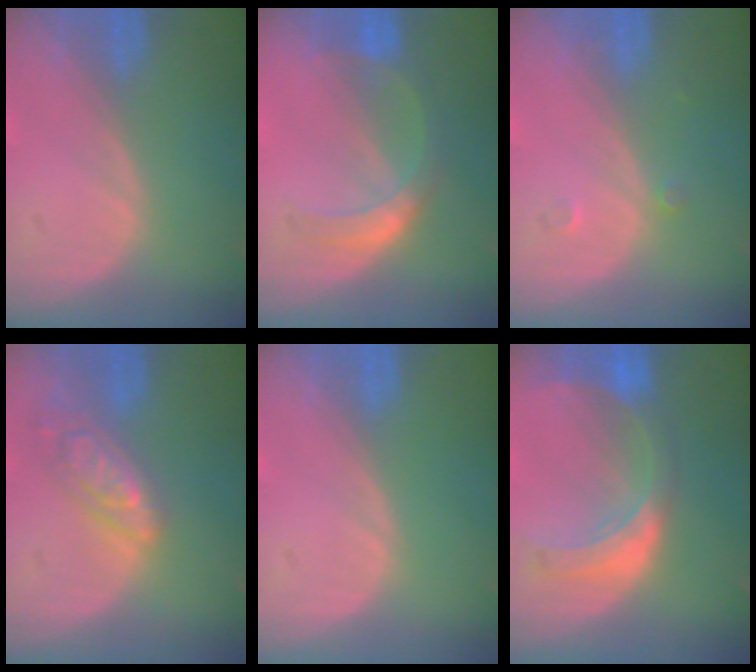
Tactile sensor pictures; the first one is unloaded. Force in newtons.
{"total": 5.6, "press": 5.1, "slide": 2.4}
{"total": 1.2, "press": 1.0, "slide": 0.7}
{"total": 6.4, "press": 5.7, "slide": 3.0}
{"total": 0.0}
{"total": 8.2, "press": 7.3, "slide": 3.8}